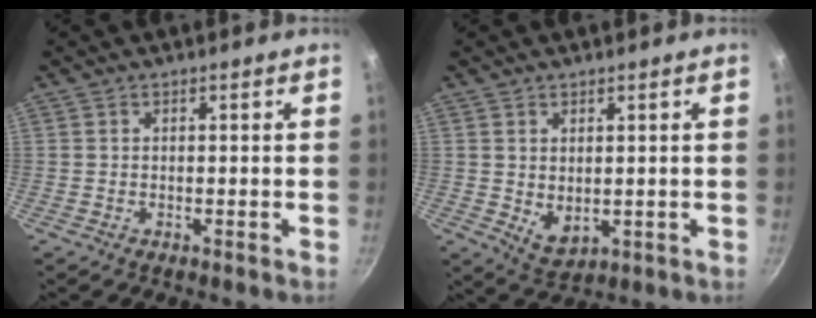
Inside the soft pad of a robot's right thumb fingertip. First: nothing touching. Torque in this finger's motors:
{"motor_torque": [-0.59, 0.17, 0.31, 0.49, 0.02]}